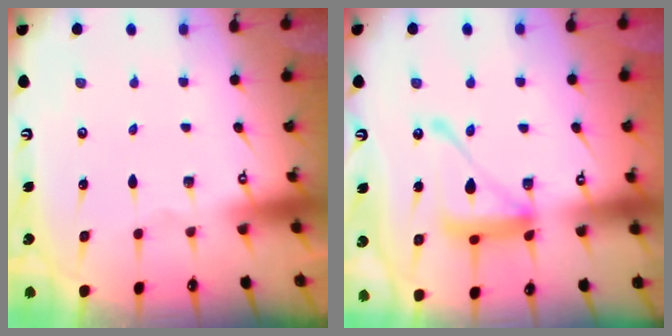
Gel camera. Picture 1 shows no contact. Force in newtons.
{"total": 14.4, "press": 14.4, "slide": 1.4}